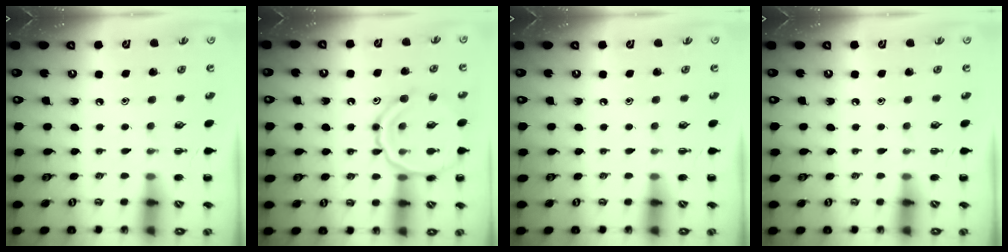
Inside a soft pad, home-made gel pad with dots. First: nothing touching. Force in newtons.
{"total": 14.2, "press": 14.1, "slide": 0.8}
{"total": 0.0}
{"total": 0.0}